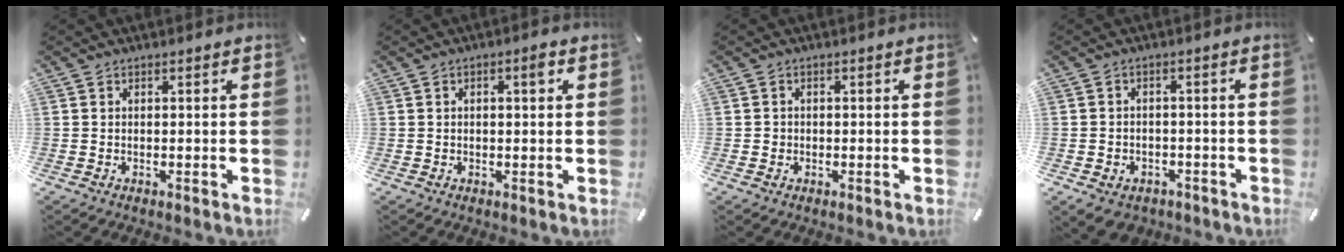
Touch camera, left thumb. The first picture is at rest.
{"total": 2.8, "force": [0.6, 1.0, 2.5], "torque": [-0.033, 0.002, 0.004]}
{"total": 1.4, "force": [-0.3, 1.3, 0.3], "torque": [-0.007, 0.005, -0.010]}
{"total": 4.5, "force": [-2.8, 3.4, 1.3], "torque": [-0.026, 0.017, -0.052]}